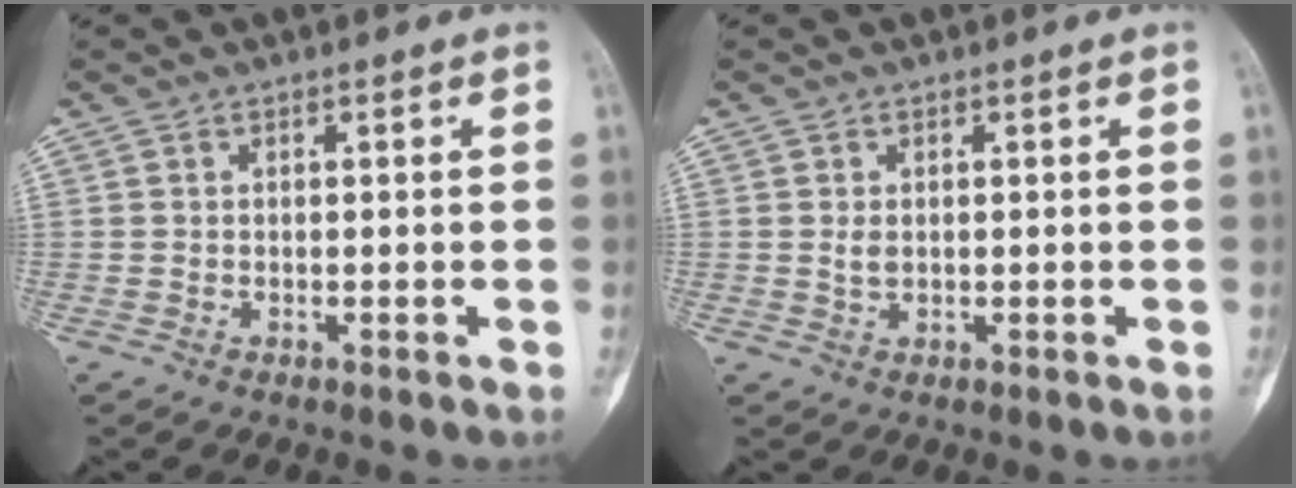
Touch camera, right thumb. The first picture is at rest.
{"total": 1.5, "force": [0.2, 0.9, 1.1], "torque": [-0.016, -0.003, 0.007]}